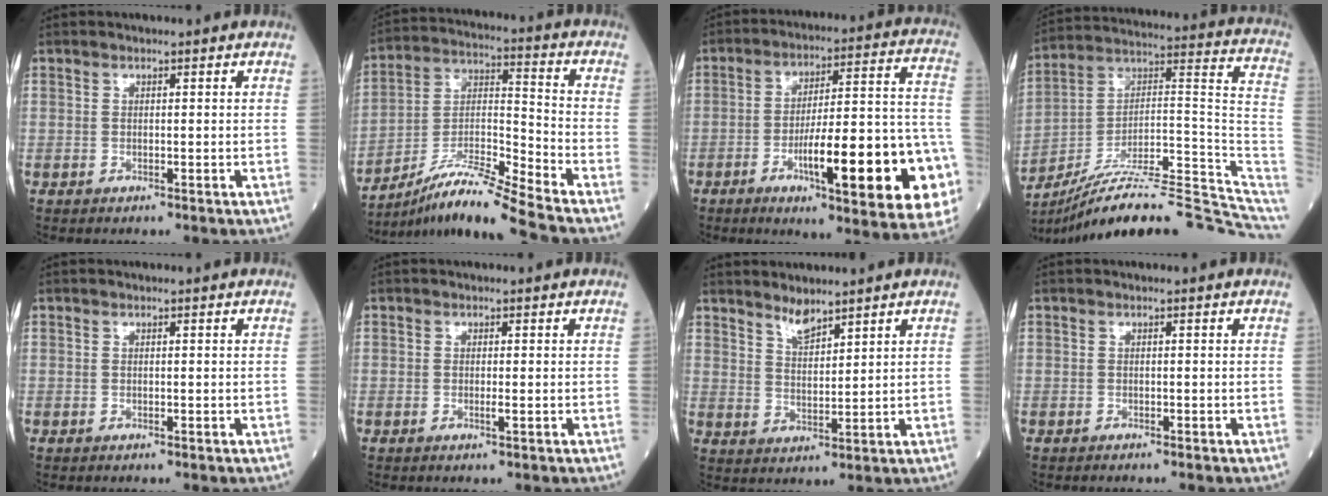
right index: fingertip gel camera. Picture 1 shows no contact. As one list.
[{"total": 17.9, "force": [-15.3, -2.2, 9.0], "torque": [-0.166, 0.012, -0.277]}, {"total": 22.2, "force": [-7.5, 2.6, 20.7], "torque": [-0.233, 0.007, -0.101]}, {"total": 24.2, "force": [-21.1, 2.2, 11.6], "torque": [-0.107, 0.045, -0.321]}, {"total": 0.0}, {"total": 0.8, "force": [-0.3, 0.0, 0.8], "torque": [-0.018, -0.001, -0.005]}, {"total": 3.7, "force": [3.3, 0.7, 1.5], "torque": [-0.029, -0.006, 0.065]}, {"total": 0.8, "force": [-0.8, 0.0, 0.1], "torque": [-0.002, 0.000, -0.014]}]